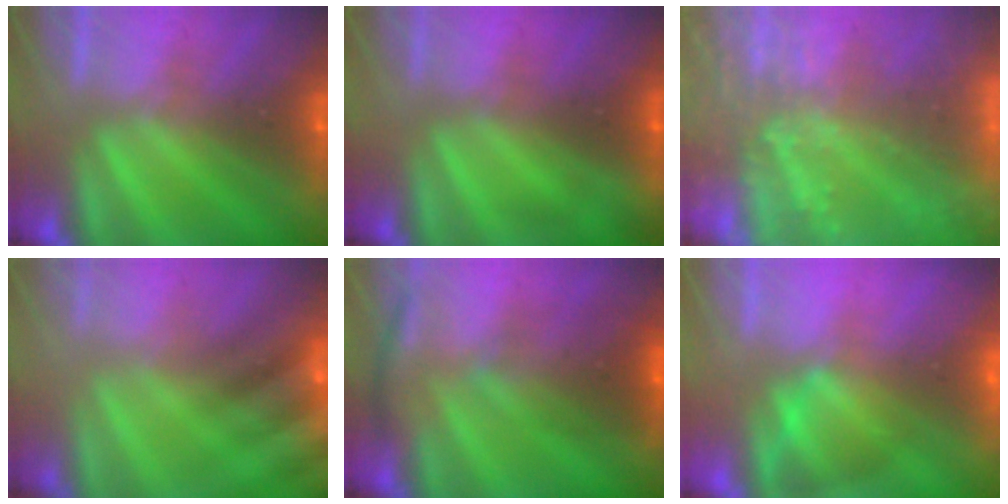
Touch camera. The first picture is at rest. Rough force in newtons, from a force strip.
{"total": 1.9}
{"total": 7.1}
{"total": 5.9}
{"total": 2.7}
{"total": 2.9}